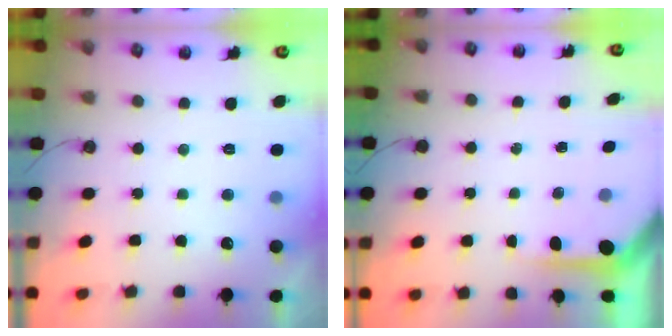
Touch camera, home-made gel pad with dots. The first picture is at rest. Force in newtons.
{"total": 3.7, "press": 3.7, "slide": 0.3}